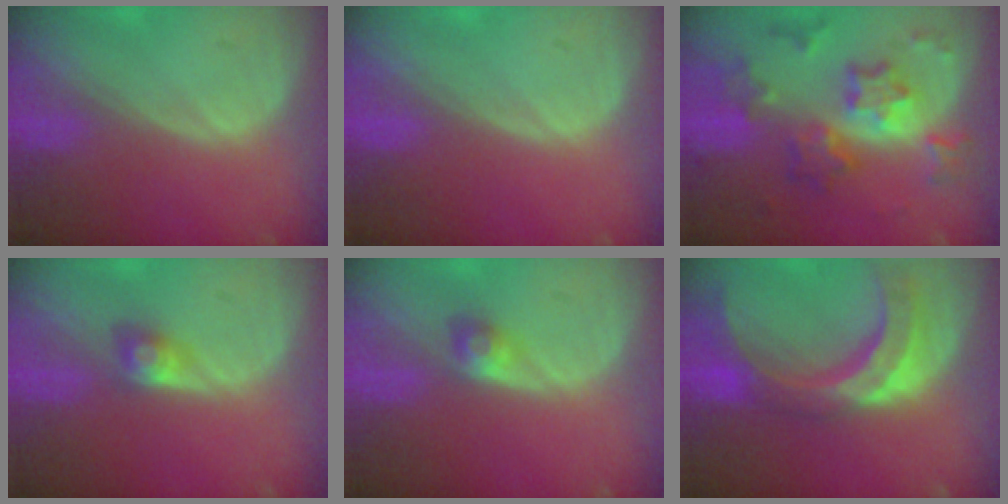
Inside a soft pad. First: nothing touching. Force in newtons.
{"total": 0.0}
{"total": 9.4, "press": 9.3, "slide": 0.7}
{"total": 2.6, "press": 2.5, "slide": 0.7}
{"total": 2.4, "press": 2.3, "slide": 0.7}
{"total": 11.2, "press": 9.5, "slide": 5.9}